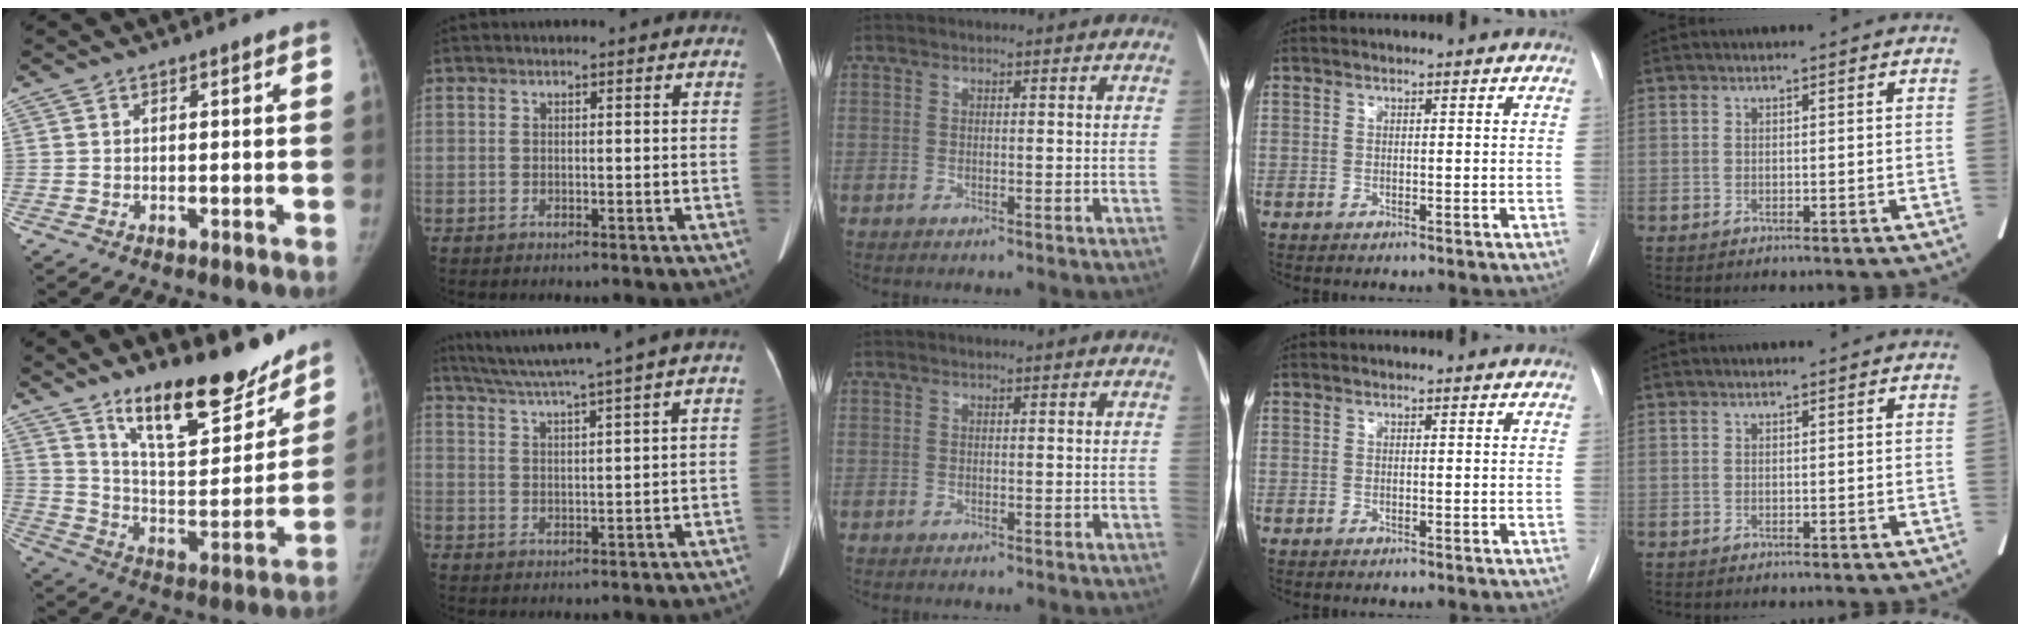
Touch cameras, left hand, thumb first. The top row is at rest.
{"thumb": {"total": 22.5, "force": [16.8, 7.4, 13.1], "torque": [-0.147, -0.102, 0.268]}, "index": {"total": 10.5, "force": [8.5, -2.2, 5.6], "torque": [-0.098, 0.010, 0.132]}}